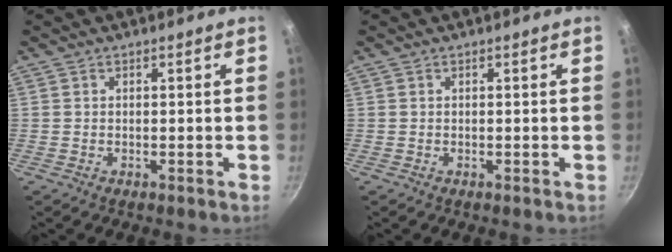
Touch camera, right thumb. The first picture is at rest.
{"total": 0.0}